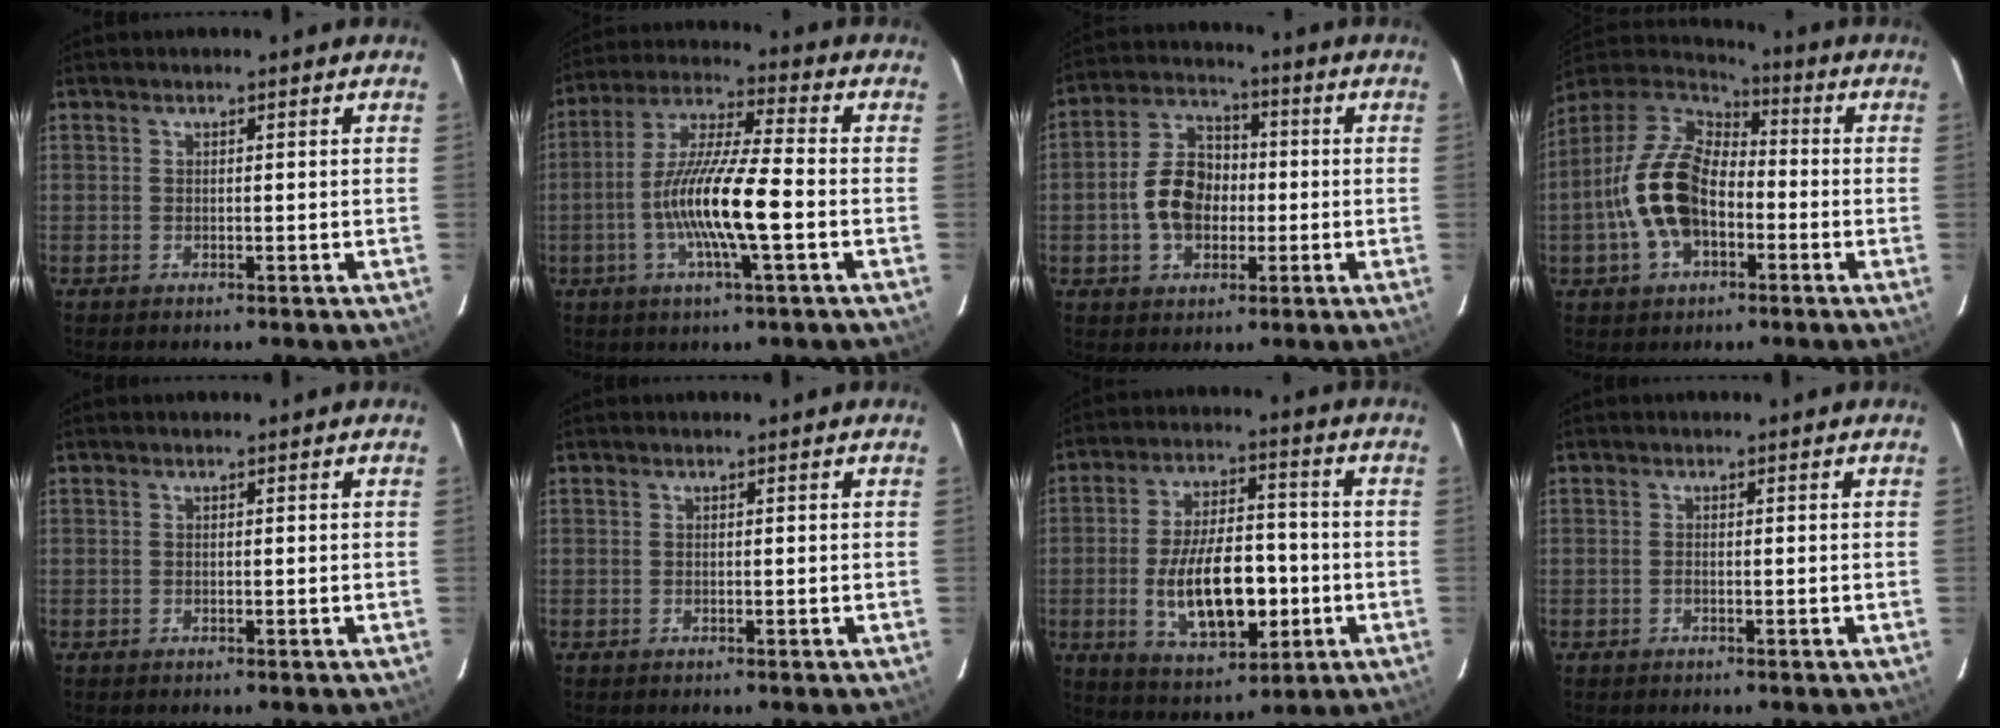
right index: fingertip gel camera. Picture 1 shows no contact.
{"total": 13.9, "force": [-3.5, 1.3, 13.4], "torque": [-0.261, -0.001, -0.070]}
{"total": 10.4, "force": [-1.6, 7.5, 7.0], "torque": [-0.139, 0.027, -0.022]}
{"total": 15.7, "force": [-3.9, 9.9, 11.6], "torque": [-0.241, 0.014, -0.070]}
{"total": 0.0}
{"total": 0.0}
{"total": 15.7, "force": [-3.2, 7.4, 13.4], "torque": [-0.252, 0.003, -0.036]}
{"total": 0.0}